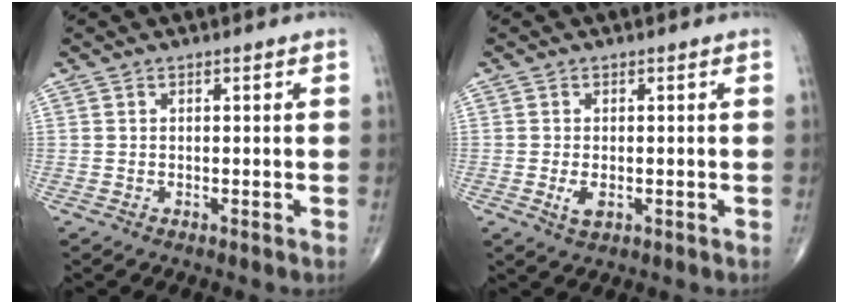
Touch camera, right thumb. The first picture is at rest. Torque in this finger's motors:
{"motor_torque": [-0.21, 0.07, 0.10, 0.17, 0.07]}